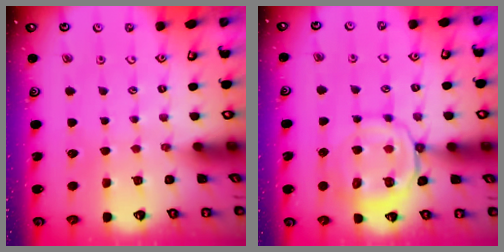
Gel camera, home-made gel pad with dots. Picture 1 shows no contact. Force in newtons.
{"total": 11.7, "press": 11.7, "slide": 1.3}